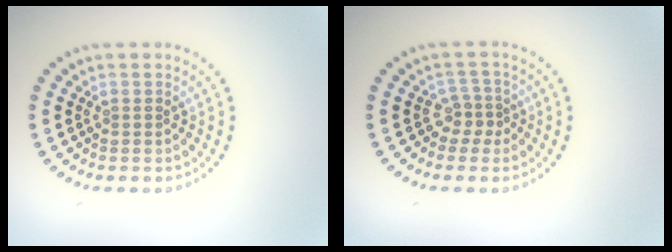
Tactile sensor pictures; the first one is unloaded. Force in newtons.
{"total": 1.7, "press": 1.2, "slide": 1.3}